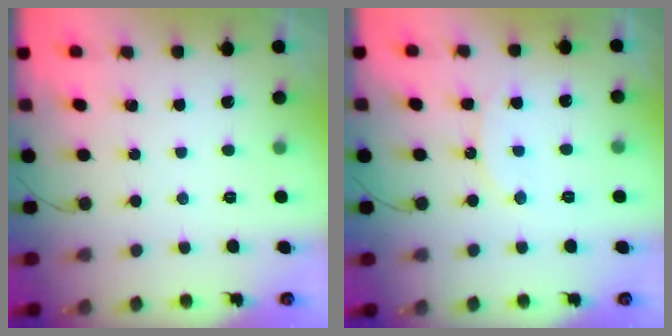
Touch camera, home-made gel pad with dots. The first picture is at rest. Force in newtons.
{"total": 8.9, "press": 8.8, "slide": 0.9}